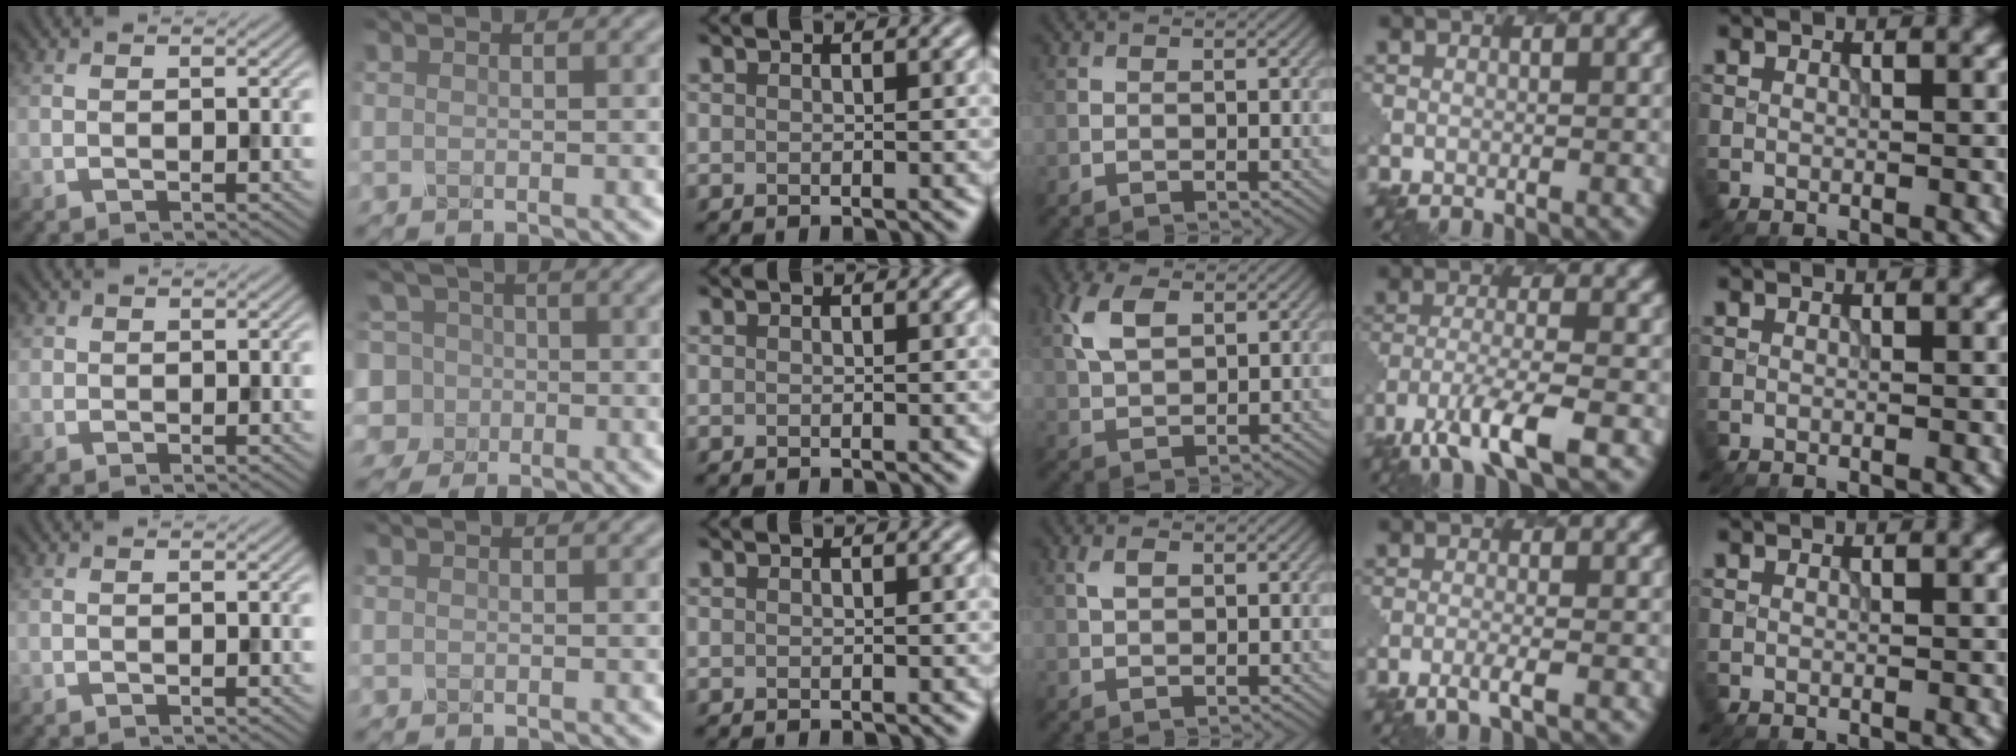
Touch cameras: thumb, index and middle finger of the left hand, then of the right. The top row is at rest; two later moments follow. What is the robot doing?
{"motion": "extract", "object": "pen bag"}